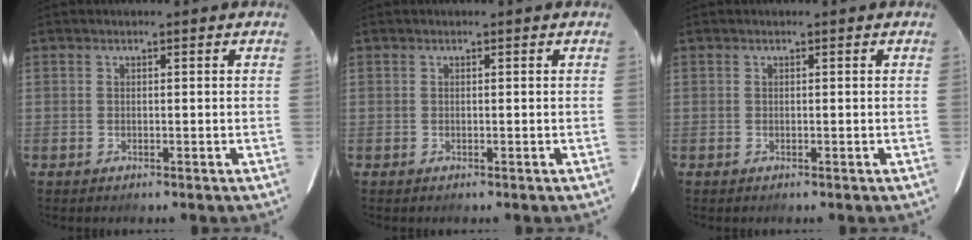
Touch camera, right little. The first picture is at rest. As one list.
[{"total": 0.0}, {"total": 0.0}]